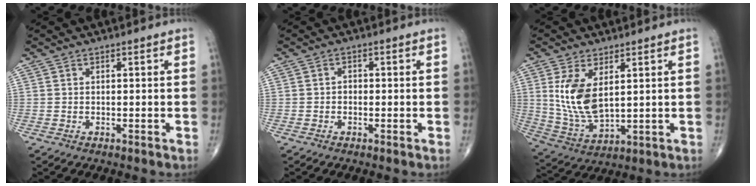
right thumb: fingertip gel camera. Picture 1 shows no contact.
{"total": 1.2, "force": [-0.2, 0.9, 0.6], "torque": [0.001, 0.005, -0.007]}
{"total": 10.8, "force": [2.9, 5.4, 8.9], "torque": [-0.170, -0.019, 0.073]}